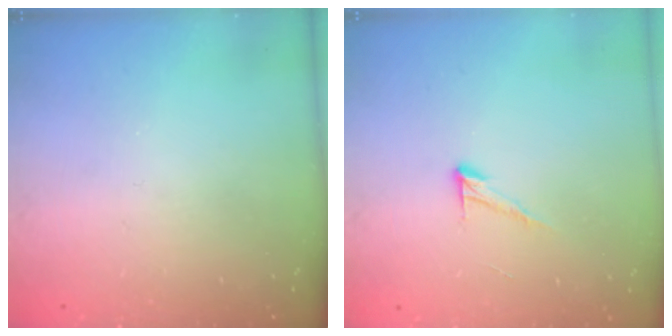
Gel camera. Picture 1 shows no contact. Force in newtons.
{"total": 7.1, "press": 7.0, "slide": 0.4}